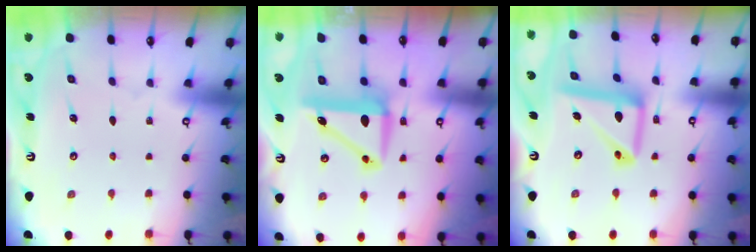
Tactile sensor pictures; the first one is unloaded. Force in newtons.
{"total": 8.8, "press": 8.6, "slide": 1.7}
{"total": 14.0, "press": 13.9, "slide": 1.6}